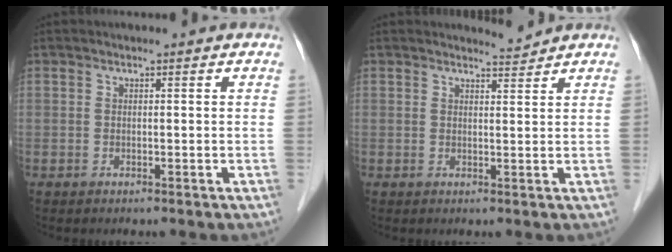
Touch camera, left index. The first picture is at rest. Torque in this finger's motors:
{"motor_torque": [0.16, -0.26, 0.00, 0.00]}